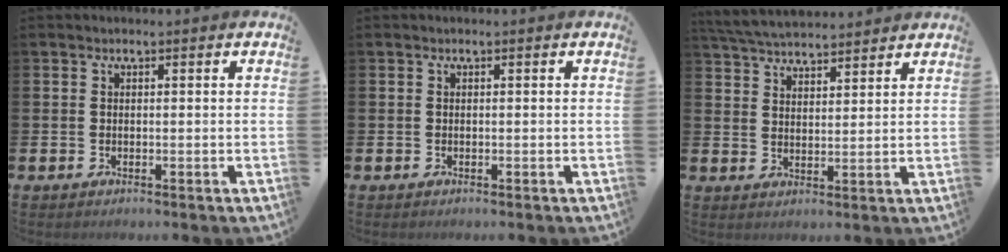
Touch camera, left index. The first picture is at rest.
{"total": 0.0}
{"total": 5.2, "force": [5.1, 0.7, 0.7], "torque": [-0.035, -0.024, 0.094]}